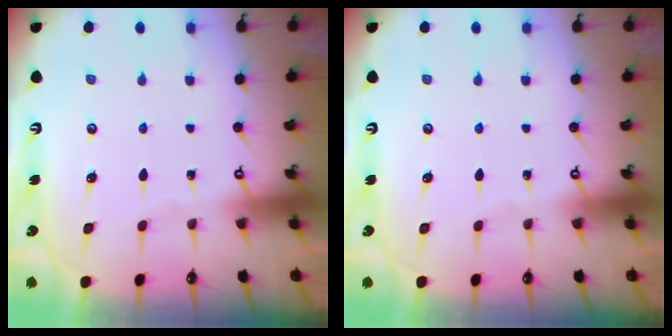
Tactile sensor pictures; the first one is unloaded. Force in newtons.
{"total": 0.0}